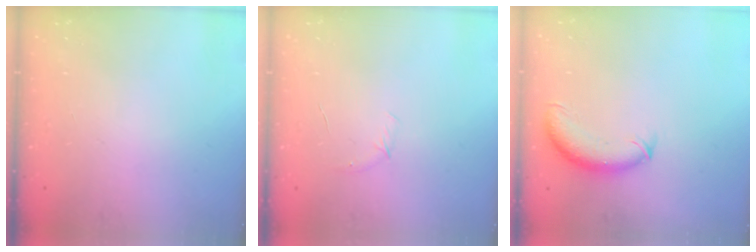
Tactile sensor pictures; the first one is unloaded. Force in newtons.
{"total": 3.7, "press": 3.5, "slide": 1.1}
{"total": 9.7, "press": 9.6, "slide": 1.8}